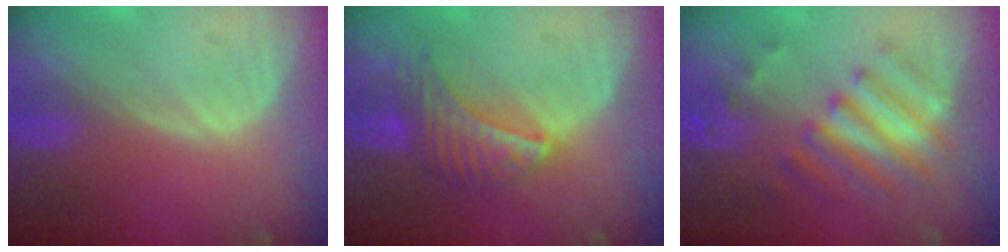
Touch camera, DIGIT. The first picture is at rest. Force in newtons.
{"total": 6.6, "press": 6.5, "slide": 1.0}
{"total": 7.8, "press": 6.9, "slide": 3.6}